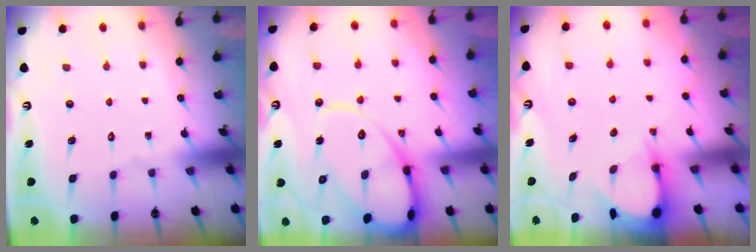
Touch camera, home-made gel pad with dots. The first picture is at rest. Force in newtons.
{"total": 15.5, "press": 15.4, "slide": 1.6}
{"total": 3.6, "press": 3.5, "slide": 0.3}